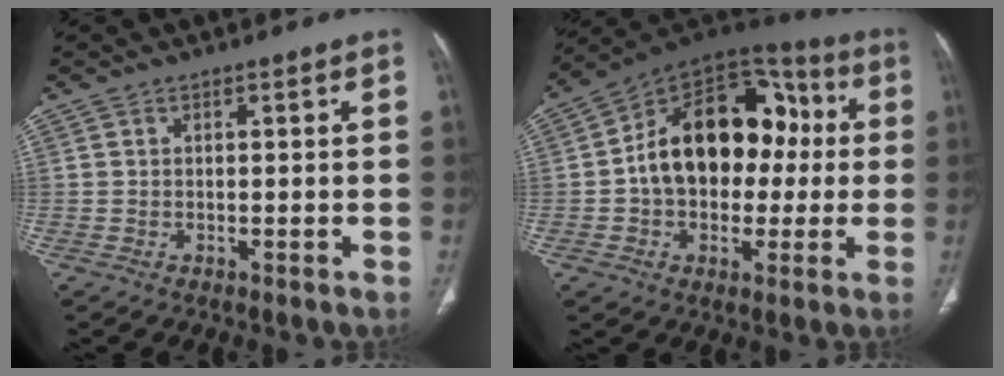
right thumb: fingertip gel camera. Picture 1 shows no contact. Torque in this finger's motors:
{"motor_torque": [2.50, 2.51, 1.90, -0.60, 0.18]}